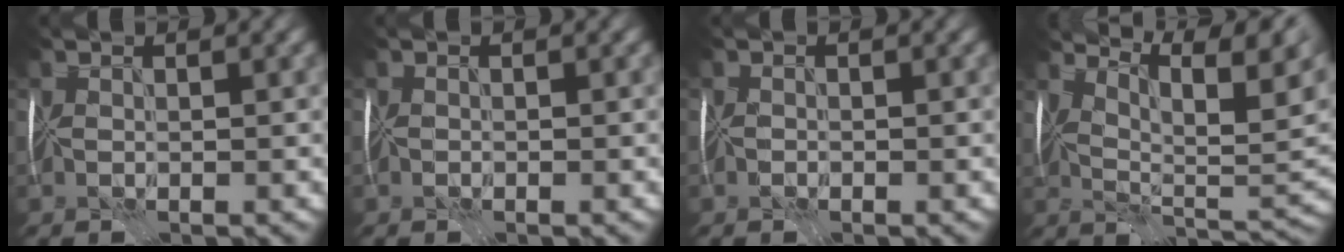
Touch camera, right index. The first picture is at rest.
{"total": 0.6, "force": [-0.5, 0.1, -0.2], "torque": [0.008, -0.004, -0.009]}
{"total": 0.8, "force": [-0.8, 0.2, -0.2], "torque": [0.020, -0.001, -0.013]}
{"total": 9.5, "force": [6.1, 2.5, 6.8], "torque": [-0.109, 0.010, 0.106]}